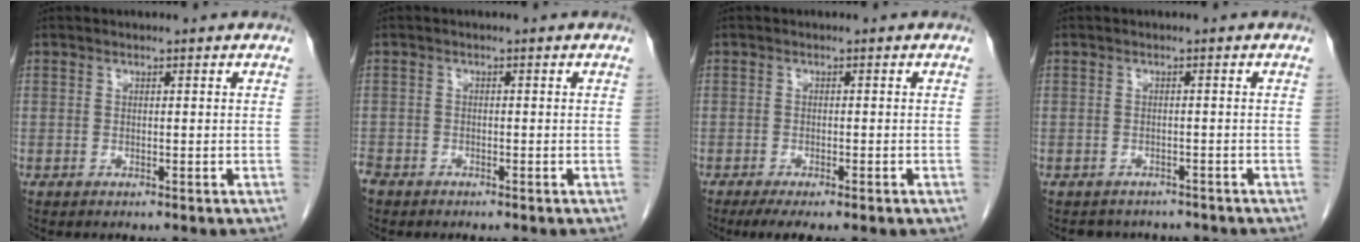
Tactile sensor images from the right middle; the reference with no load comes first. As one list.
[{"total": 2.9, "force": [-2.3, 1.6, 0.7], "torque": [-0.021, -0.001, -0.047]}, {"total": 6.3, "force": [-4.4, 1.6, 4.2], "torque": [-0.055, -0.013, -0.062]}, {"total": 4.4, "force": [-3.9, 1.9, 0.2], "torque": [-0.002, 0.004, -0.048]}]